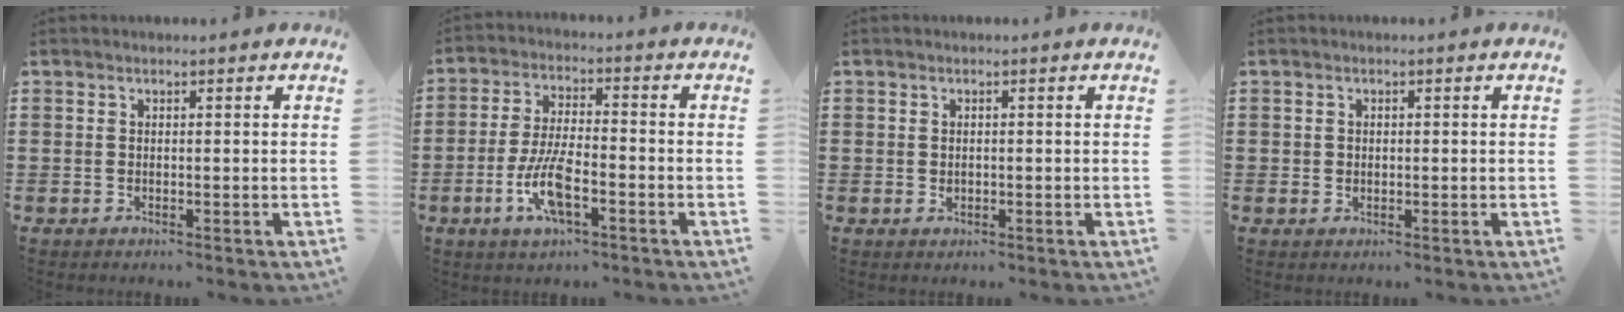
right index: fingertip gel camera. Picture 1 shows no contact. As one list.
[{"total": 8.4, "force": [-3.2, 2.8, 7.2], "torque": [-0.157, -0.010, -0.061]}, {"total": 0.9, "force": [0.0, 0.7, 0.6], "torque": [-0.013, 0.004, -0.002]}, {"total": 0.8, "force": [0.2, 0.7, 0.3], "torque": [-0.007, 0.005, 0.003]}]